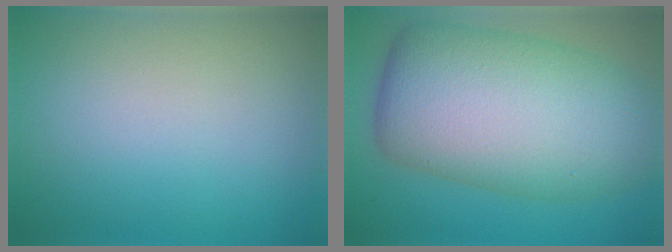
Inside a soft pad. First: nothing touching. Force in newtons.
{"total": 12.9, "press": 12.9, "slide": 0.3}